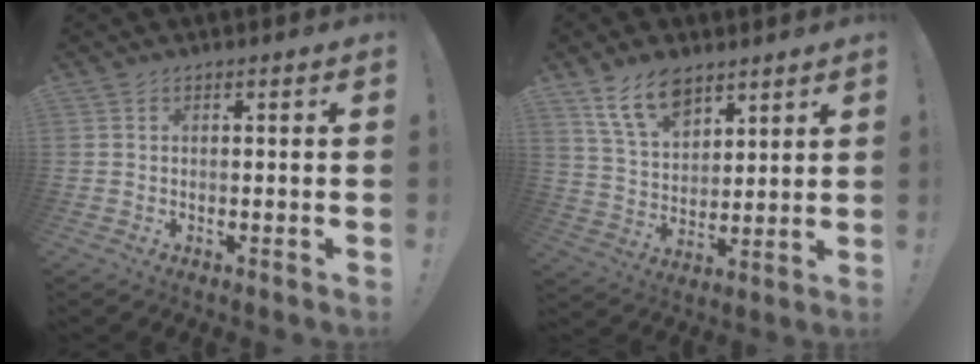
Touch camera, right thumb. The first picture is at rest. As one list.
[{"total": 12.2, "force": [8.5, 6.4, 6.0], "torque": [-0.115, -0.041, 0.163]}]